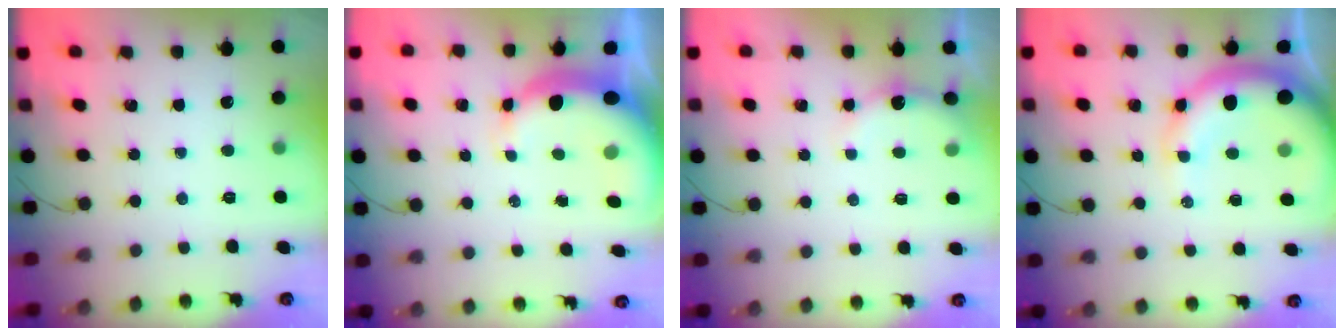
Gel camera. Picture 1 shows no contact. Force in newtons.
{"total": 7.8, "press": 7.5, "slide": 1.9}
{"total": 4.4, "press": 4.2, "slide": 1.2}
{"total": 12.6, "press": 12.3, "slide": 2.9}